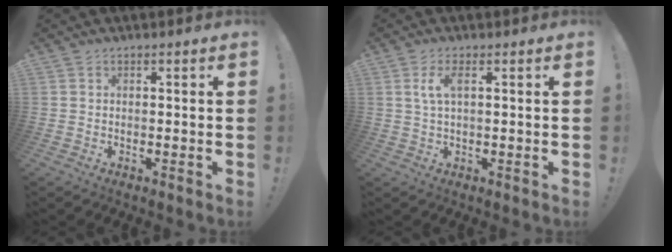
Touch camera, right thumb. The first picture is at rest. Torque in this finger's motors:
{"motor_torque": [0.39, 0.46, 0.09, -0.04, 0.00]}